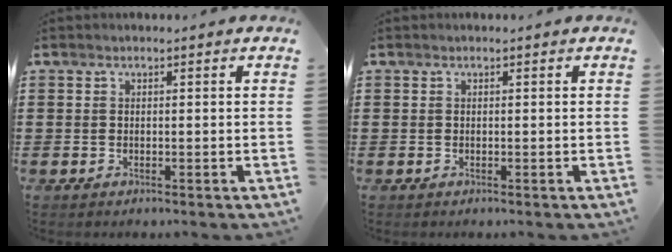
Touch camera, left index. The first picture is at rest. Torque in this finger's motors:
{"motor_torque": [0.00, 0.00, 0.00, 0.00]}